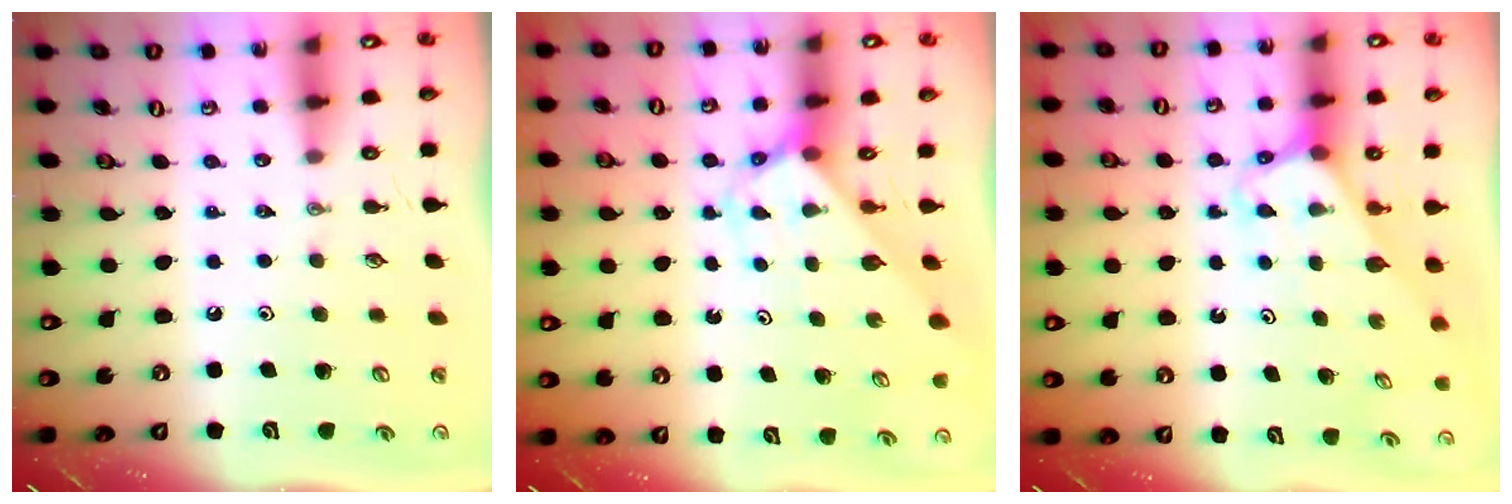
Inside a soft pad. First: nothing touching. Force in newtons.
{"total": 2.8, "press": 2.8, "slide": 0.1}
{"total": 3.1, "press": 3.1, "slide": 0.2}